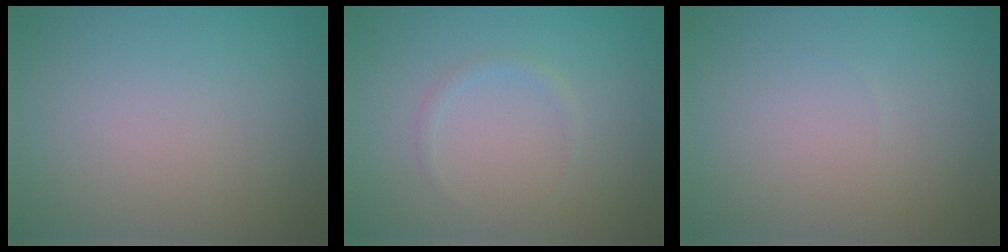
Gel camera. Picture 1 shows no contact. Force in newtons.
{"total": 0.8, "press": 0.8, "slide": 0.0}
{"total": 0.0}